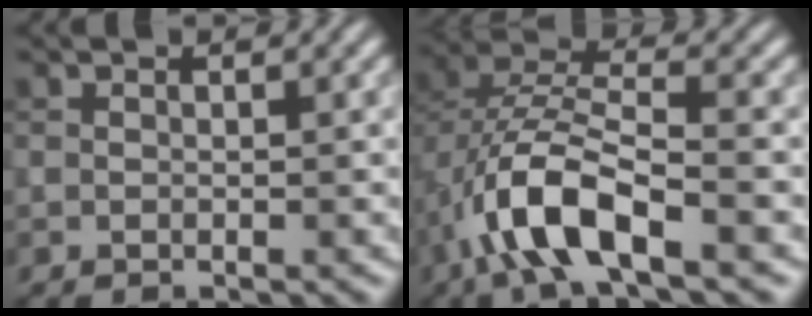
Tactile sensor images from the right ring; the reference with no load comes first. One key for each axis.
{"total": 8.0, "fx": -3.5, "fy": 3.2, "fz": 6.4, "tx": -0.135, "ty": 0.004, "tz": -0.073}